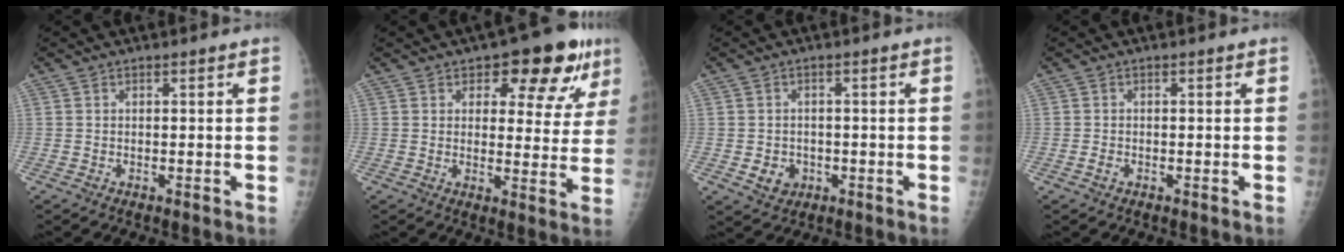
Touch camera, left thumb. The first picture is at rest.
{"total": 12.3, "force": [6.7, 6.0, 8.3], "torque": [-0.051, -0.022, 0.085]}
{"total": 3.9, "force": [-1.0, 3.4, 1.6], "torque": [-0.013, 0.003, -0.005]}
{"total": 1.0, "force": [-0.4, 0.6, 0.6], "torque": [-0.011, 0.000, -0.007]}